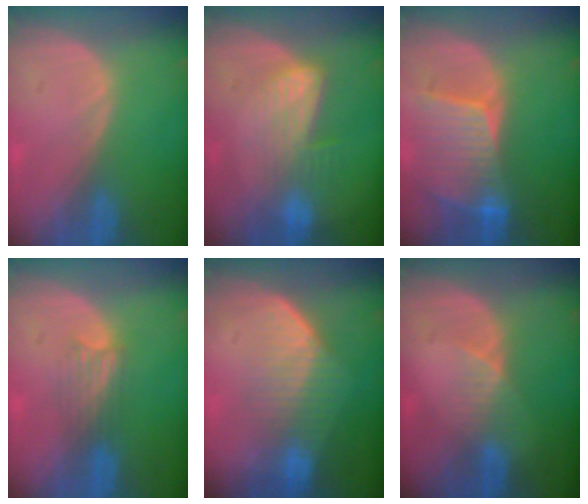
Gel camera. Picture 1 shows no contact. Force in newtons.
{"total": 7.0, "press": 5.9, "slide": 3.8}
{"total": 8.3, "press": 7.7, "slide": 3.2}
{"total": 3.3, "press": 2.9, "slide": 1.6}
{"total": 7.0, "press": 6.4, "slide": 3.0}
{"total": 3.0, "press": 2.6, "slide": 1.5}